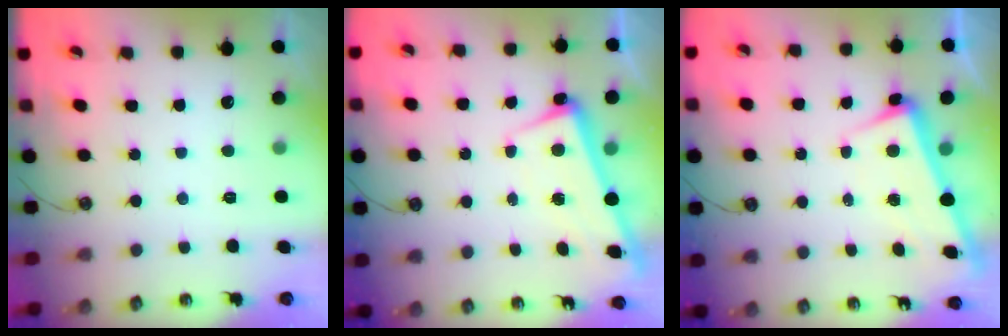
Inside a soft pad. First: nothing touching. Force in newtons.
{"total": 2.3, "press": 2.2, "slide": 0.9}
{"total": 3.0, "press": 2.9, "slide": 0.8}